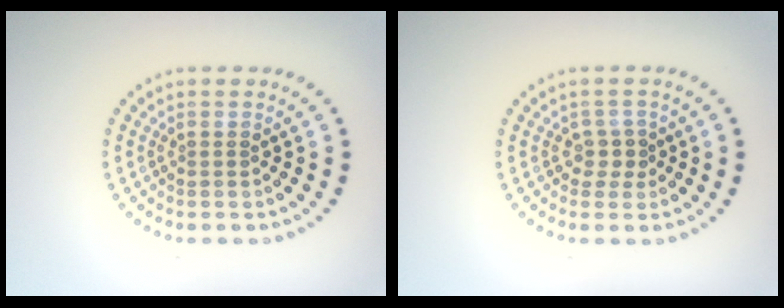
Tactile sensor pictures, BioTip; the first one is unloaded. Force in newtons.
{"total": 1.8, "press": 1.4, "slide": 1.0}